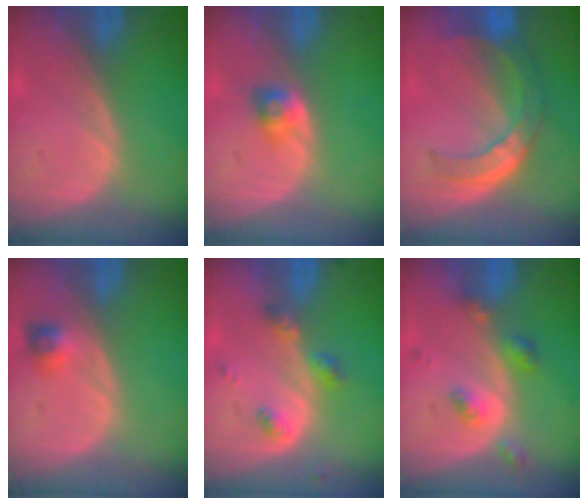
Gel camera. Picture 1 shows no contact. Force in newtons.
{"total": 2.7, "press": 2.4, "slide": 1.3}
{"total": 7.8, "press": 6.5, "slide": 4.3}
{"total": 2.6, "press": 2.4, "slide": 1.0}
{"total": 3.8, "press": 3.7, "slide": 1.1}
{"total": 4.4, "press": 4.0, "slide": 2.0}